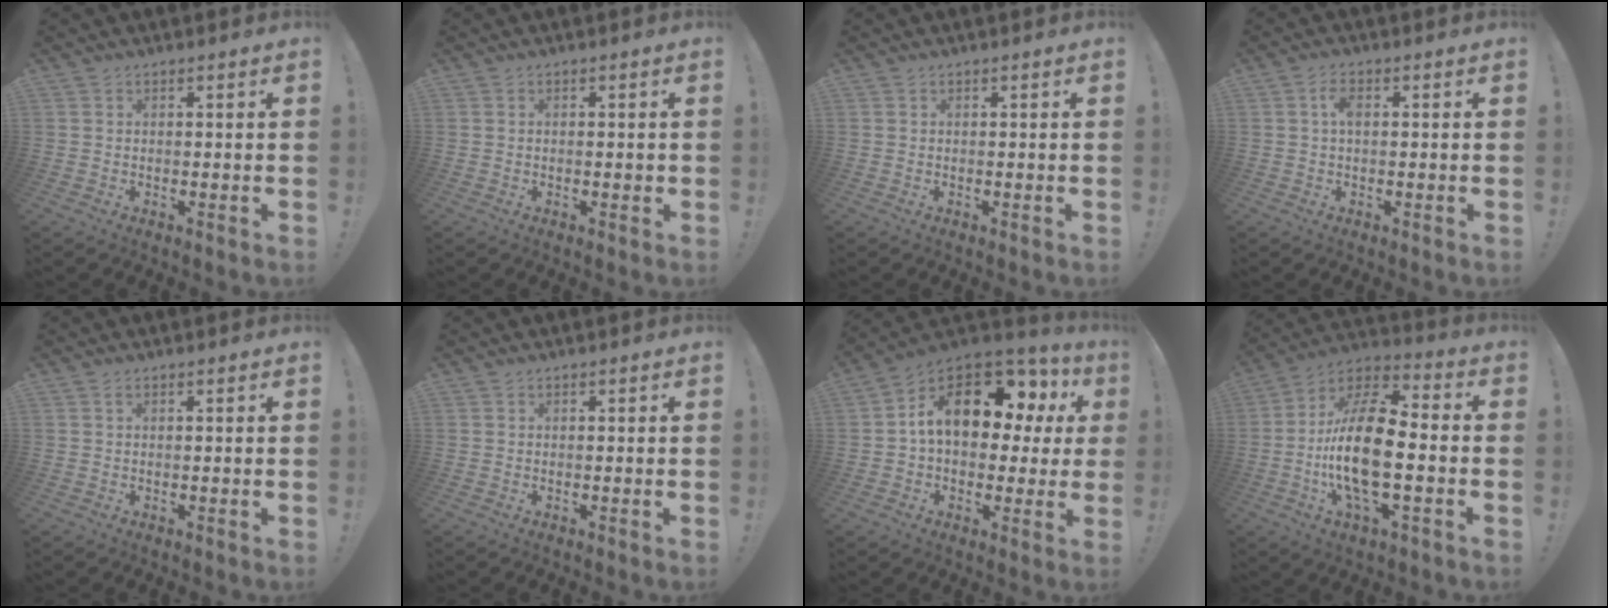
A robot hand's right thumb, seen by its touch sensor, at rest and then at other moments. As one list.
[{"total": 0.9, "force": [-0.3, 0.6, 0.6], "torque": [-0.008, 0.003, -0.005]}, {"total": 0.0}, {"total": 3.1, "force": [0.5, 1.6, 2.6], "torque": [-0.052, 0.009, 0.007]}, {"total": 0.7, "force": [0.3, 0.3, 0.6], "torque": [-0.012, 0.002, 0.004]}, {"total": 0.0}, {"total": 16.4, "force": [5.8, 9.6, 12.0], "torque": [-0.176, -0.029, 0.096]}, {"total": 19.7, "force": [-3.5, 8.3, 17.6], "torque": [-0.346, 0.013, -0.062]}]